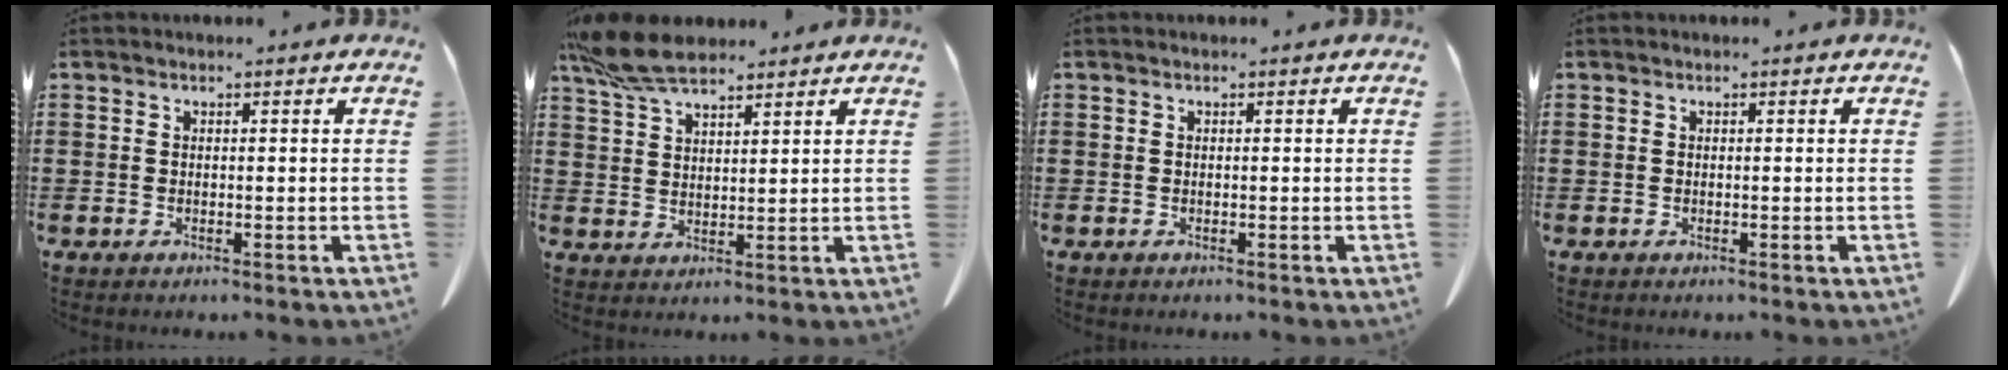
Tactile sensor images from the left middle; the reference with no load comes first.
{"total": 7.6, "force": [6.1, 2.2, 3.9], "torque": [-0.094, -0.007, 0.116]}
{"total": 0.0}
{"total": 0.0}